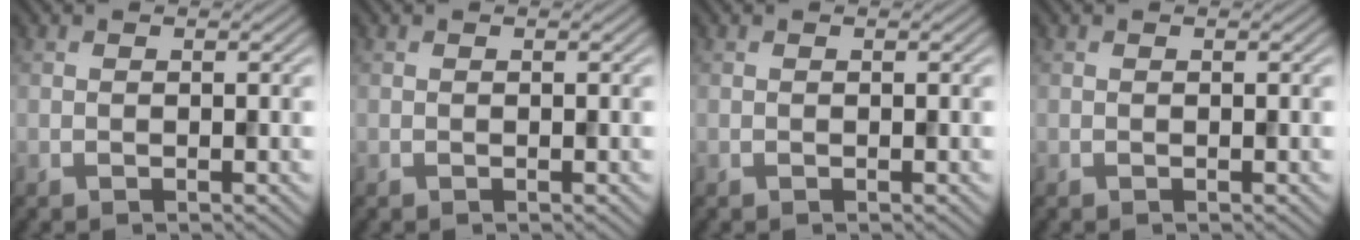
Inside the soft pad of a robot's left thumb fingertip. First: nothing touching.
{"total": 0.0}
{"total": 0.0}
{"total": 0.0}